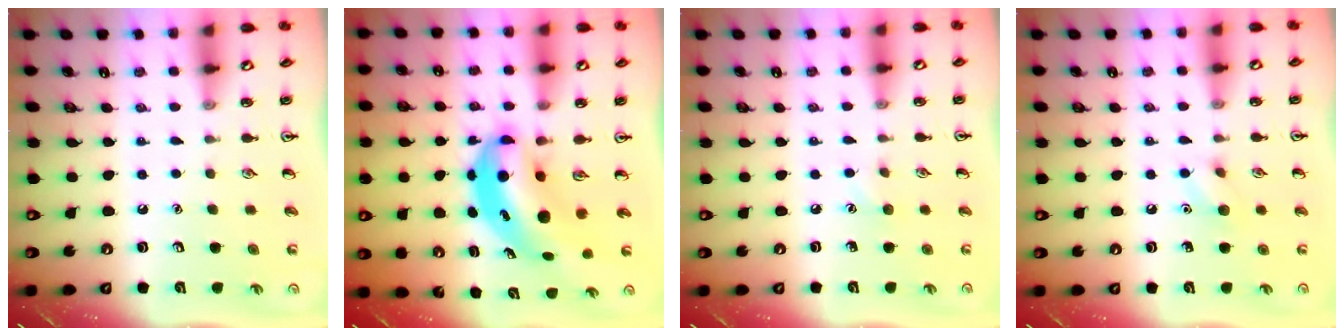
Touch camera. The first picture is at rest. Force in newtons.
{"total": 8.0, "press": 7.7, "slide": 2.2}
{"total": 4.0, "press": 3.8, "slide": 1.3}
{"total": 6.3, "press": 6.2, "slide": 1.1}